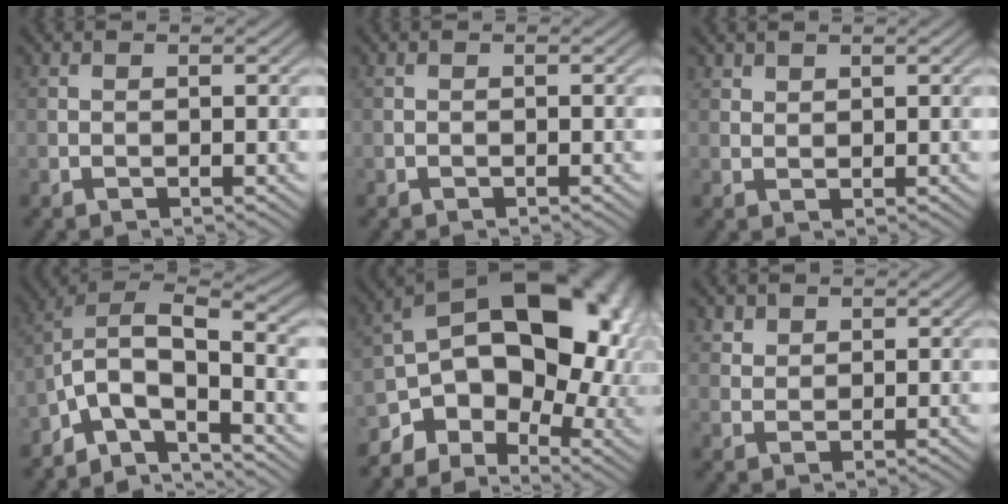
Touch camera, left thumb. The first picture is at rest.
{"total": 0.0}
{"total": 1.4, "force": [1.2, 0.6, 0.4], "torque": [-0.010, 0.000, 0.030]}
{"total": 7.9, "force": [-3.9, 2.9, 6.2], "torque": [-0.111, 0.009, -0.090]}
{"total": 16.8, "force": [-2.5, 11.0, 12.4], "torque": [-0.172, -0.008, -0.027]}
{"total": 2.3, "force": [1.8, 1.4, 0.6], "torque": [-0.019, -0.003, 0.045]}